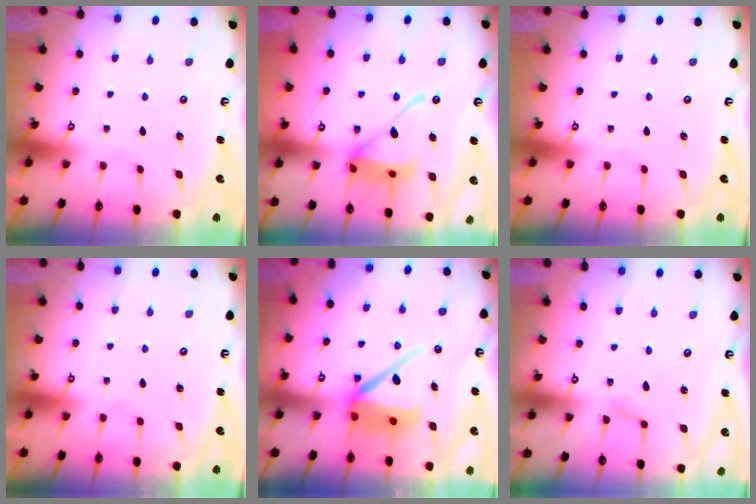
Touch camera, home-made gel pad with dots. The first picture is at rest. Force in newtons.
{"total": 15.6, "press": 15.6, "slide": 1.6}
{"total": 0.0}
{"total": 0.0}
{"total": 10.3, "press": 10.2, "slide": 1.2}
{"total": 2.8, "press": 2.8, "slide": 0.4}